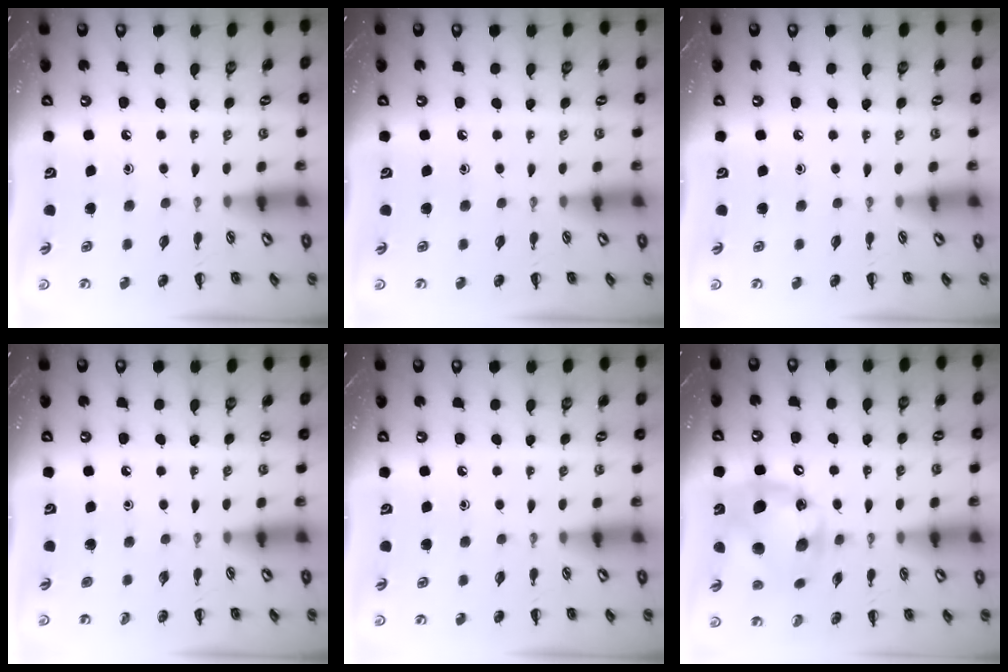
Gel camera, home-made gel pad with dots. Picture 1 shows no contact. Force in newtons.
{"total": 0.0}
{"total": 0.0}
{"total": 0.0}
{"total": 0.0}
{"total": 15.9, "press": 15.8, "slide": 1.0}